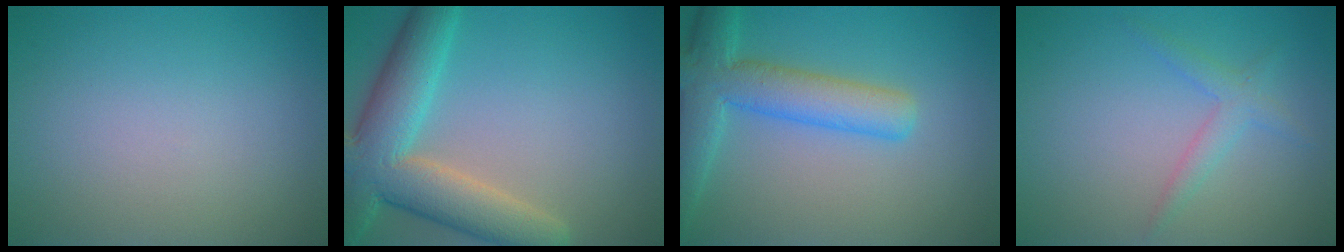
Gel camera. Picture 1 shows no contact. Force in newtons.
{"total": 8.9, "press": 8.8, "slide": 0.8}
{"total": 6.2, "press": 6.2, "slide": 0.3}
{"total": 1.9, "press": 1.9, "slide": 0.2}